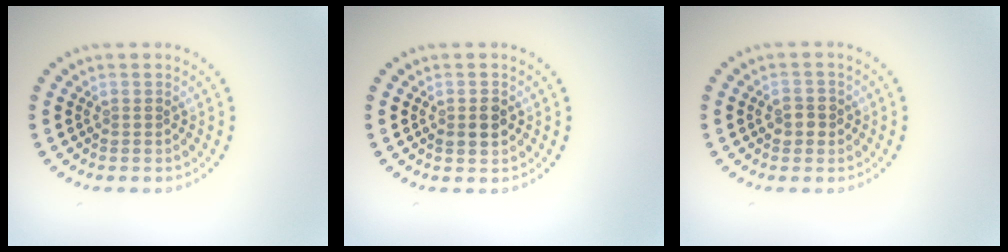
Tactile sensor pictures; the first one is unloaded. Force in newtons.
{"total": 1.7, "press": 1.7, "slide": 0.1}
{"total": 1.7, "press": 1.7, "slide": 0.3}